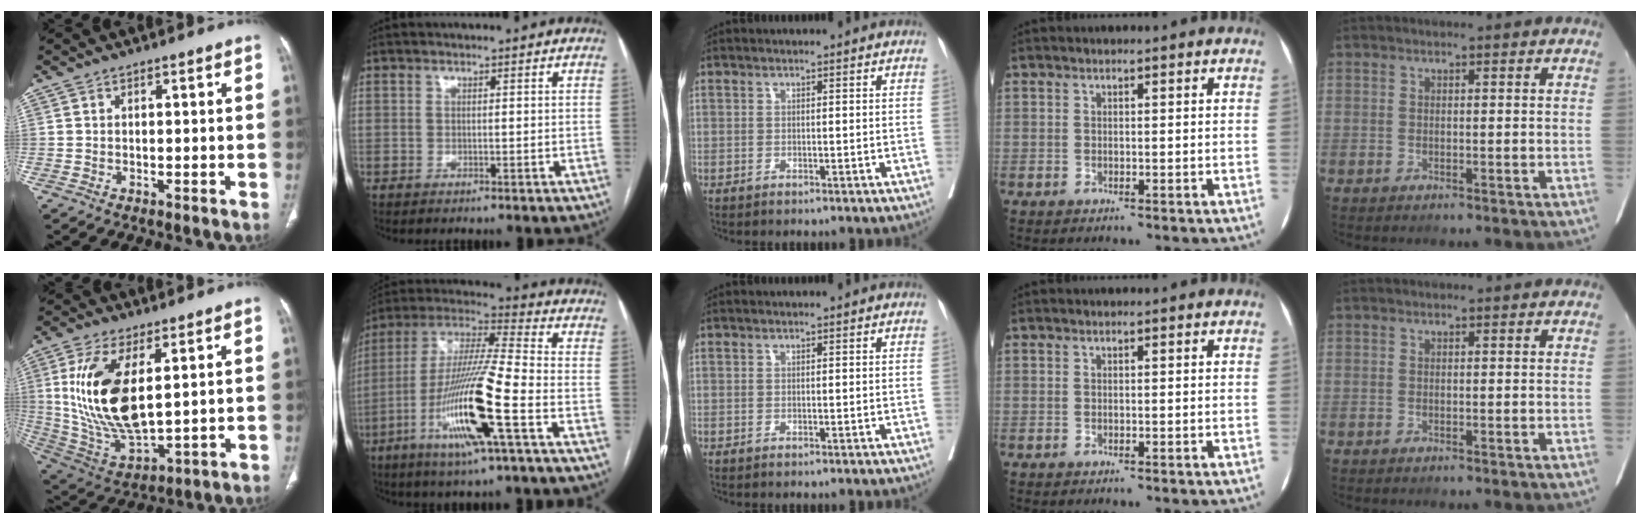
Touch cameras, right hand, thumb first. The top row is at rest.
{"thumb": {"total": 18.0, "force": [4.0, 8.0, 15.6], "torque": [-0.314, -0.025, 0.093]}, "index": {"total": 17.6, "force": [-6.6, 0.3, 16.3], "torque": [-0.328, -0.015, -0.126]}}